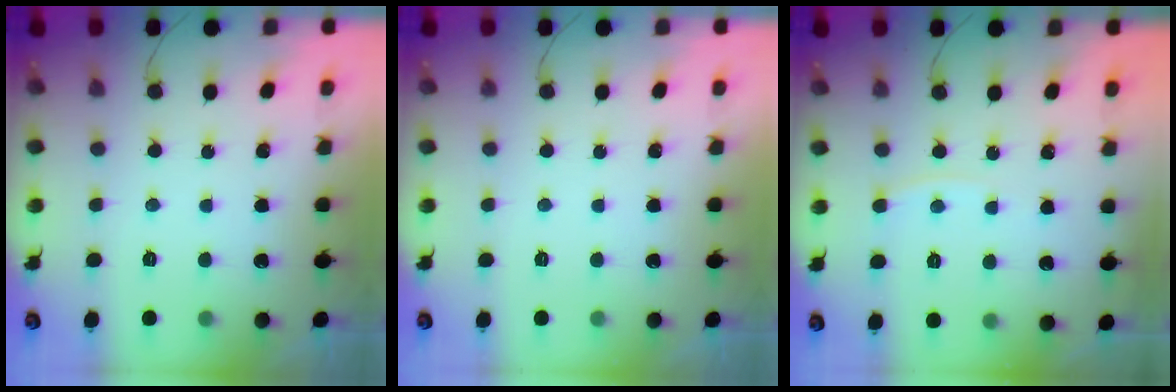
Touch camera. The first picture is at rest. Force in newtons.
{"total": 0.0}
{"total": 4.1, "press": 4.0, "slide": 0.5}